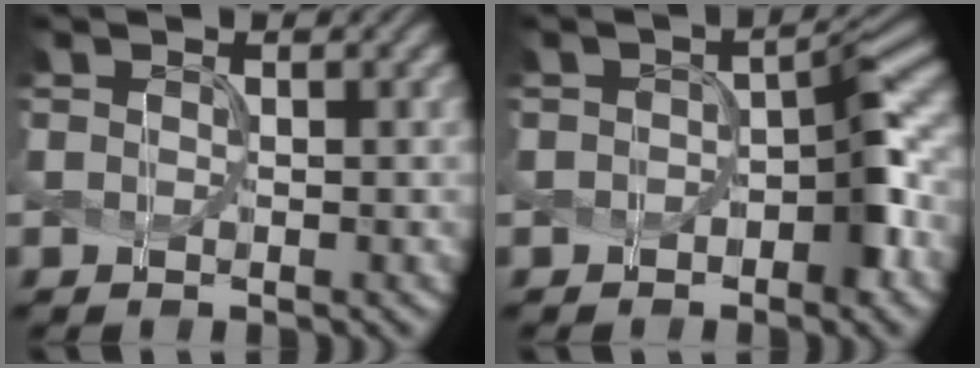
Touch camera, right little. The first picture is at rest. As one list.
[{"total": 4.3, "force": [-1.0, 2.0, 3.7], "torque": [-0.045, 0.008, -0.021]}]